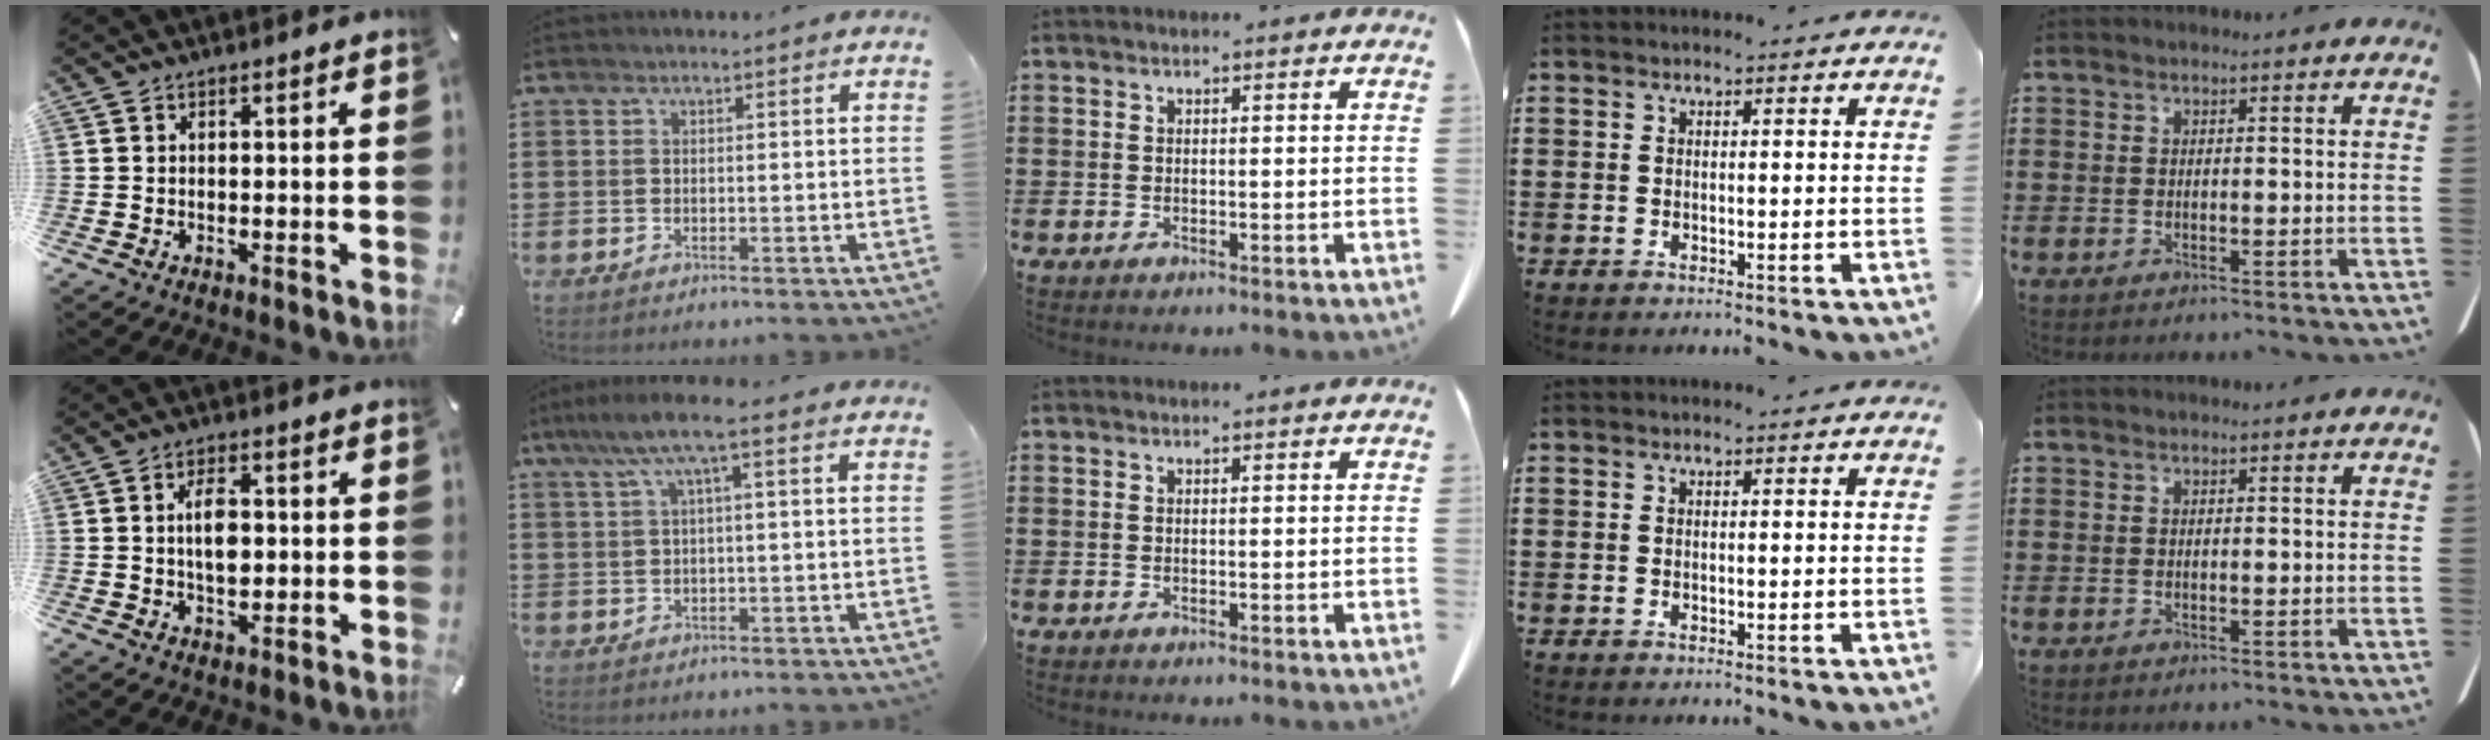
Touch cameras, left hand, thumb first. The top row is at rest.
{"thumb": {"total": 6.3, "force": [0.3, 3.6, 5.1], "torque": [-0.099, -0.003, -0.002]}, "index": {"total": 6.0, "force": [1.6, 0.7, 5.7], "torque": [-0.118, 0.005, 0.023]}}